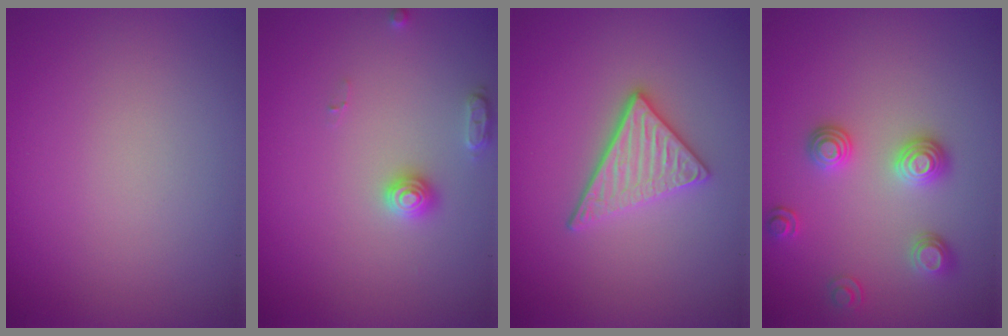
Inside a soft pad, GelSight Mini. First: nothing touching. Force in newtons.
{"total": 2.0, "press": 2.0, "slide": 0.3}
{"total": 3.6, "press": 3.0, "slide": 1.9}
{"total": 2.9, "press": 2.5, "slide": 1.5}